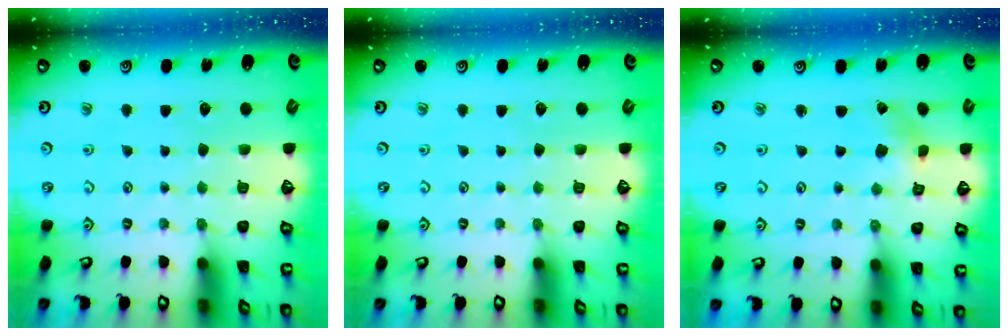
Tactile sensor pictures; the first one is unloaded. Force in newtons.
{"total": 0.0}
{"total": 0.8, "press": 0.8, "slide": 0.2}